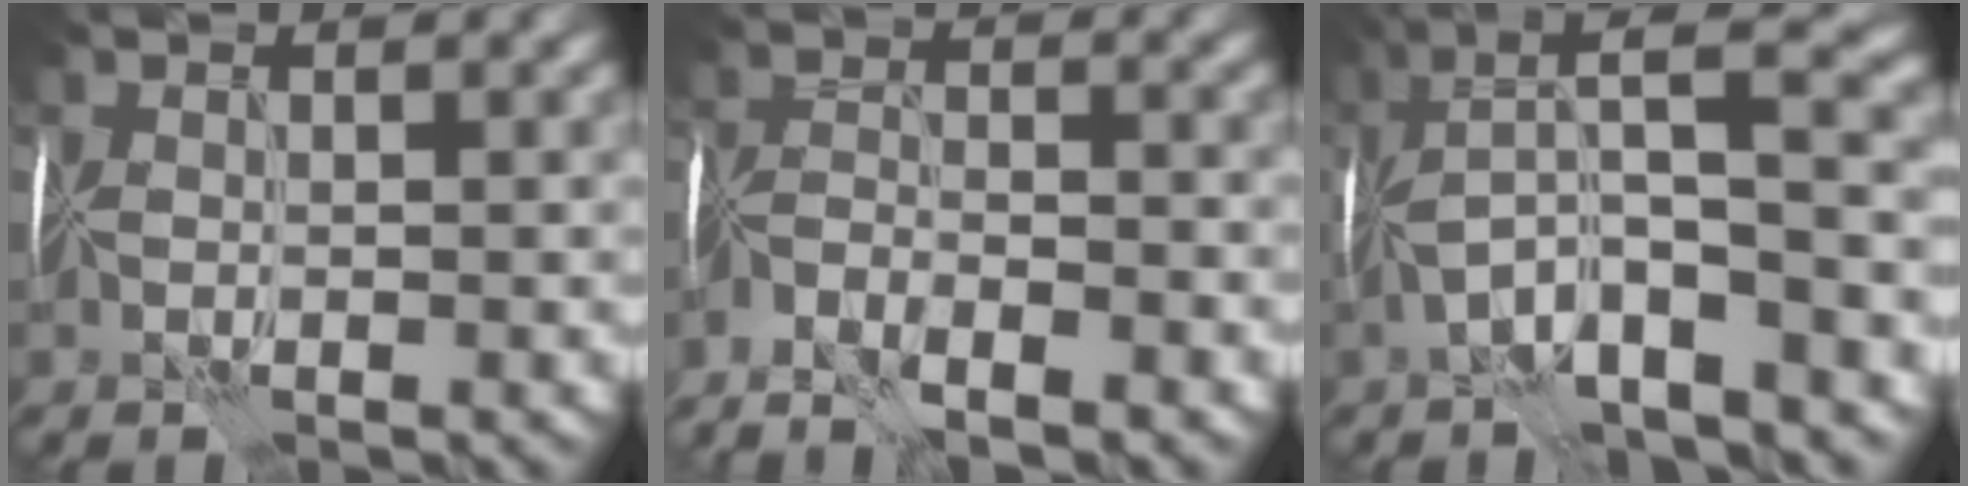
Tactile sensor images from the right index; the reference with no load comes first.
{"total": 5.9, "force": [-4.5, 1.9, 3.2], "torque": [-0.056, -0.005, -0.088]}
{"total": 9.0, "force": [-1.7, 2.2, 8.6], "torque": [-0.144, 0.031, -0.042]}